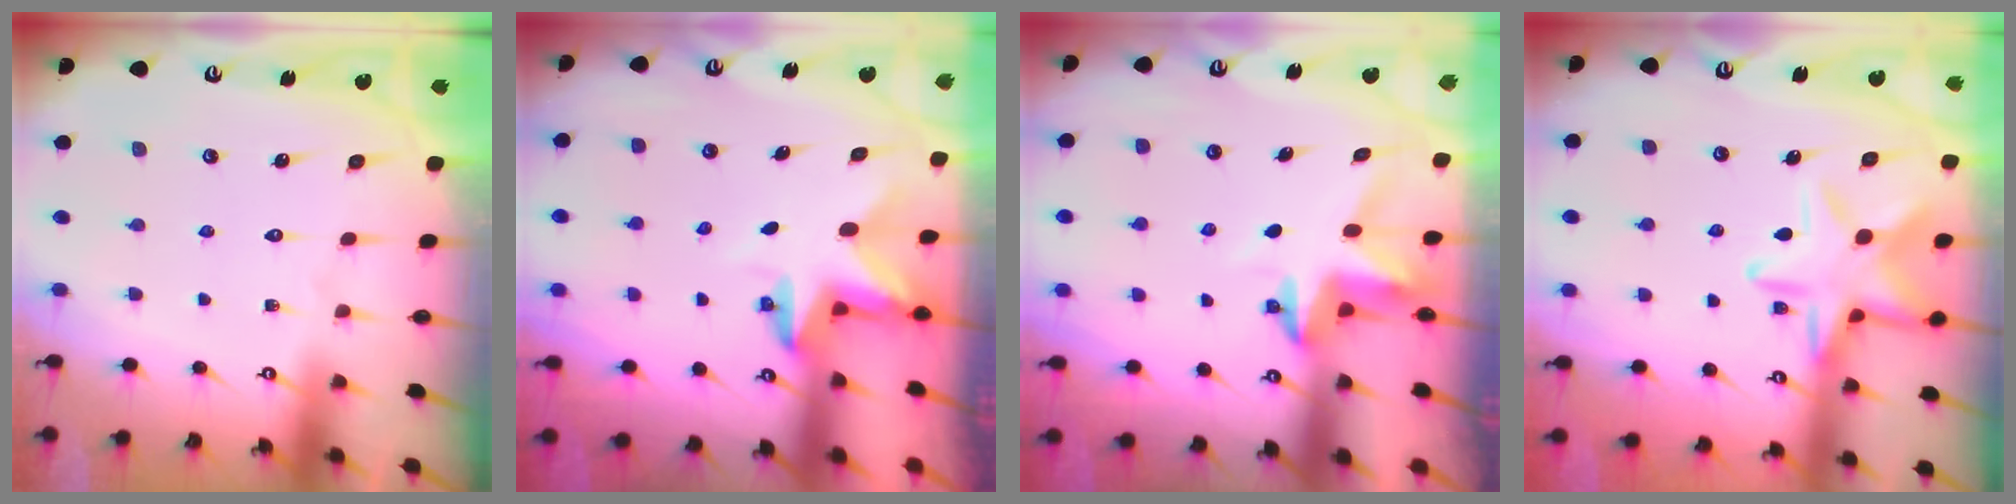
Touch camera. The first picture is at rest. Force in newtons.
{"total": 2.8, "press": 2.8, "slide": 0.2}
{"total": 3.8, "press": 3.8, "slide": 0.3}
{"total": 14.1, "press": 14.0, "slide": 1.0}